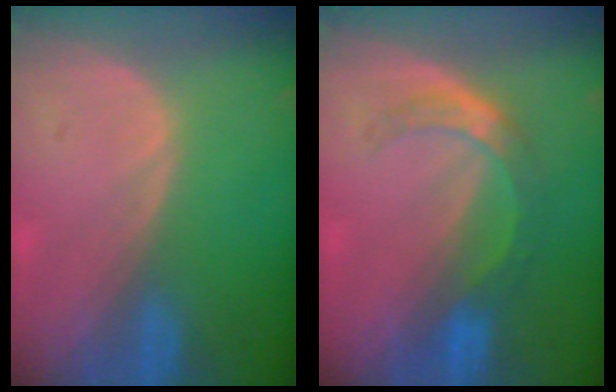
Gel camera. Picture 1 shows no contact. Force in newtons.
{"total": 5.5, "press": 4.9, "slide": 2.3}